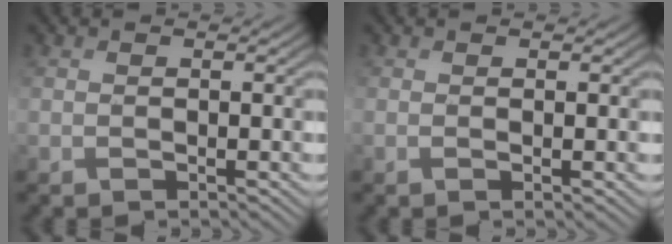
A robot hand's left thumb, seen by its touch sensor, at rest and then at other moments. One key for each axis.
{"total": 0.6, "fx": -0.1, "fy": -0.1, "fz": 0.6, "tx": -0.006, "ty": 0.003, "tz": -0.006}